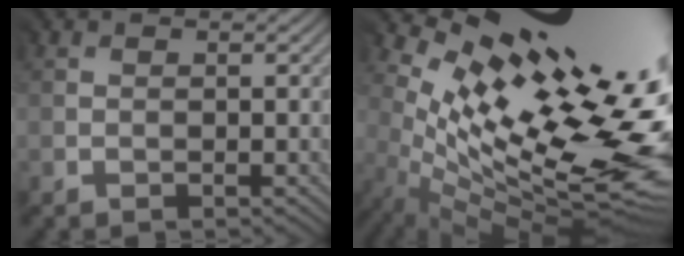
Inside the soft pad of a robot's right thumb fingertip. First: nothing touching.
{"total": 15.1, "force": [4.0, 5.8, 13.4], "torque": [-0.215, -0.001, 0.092]}